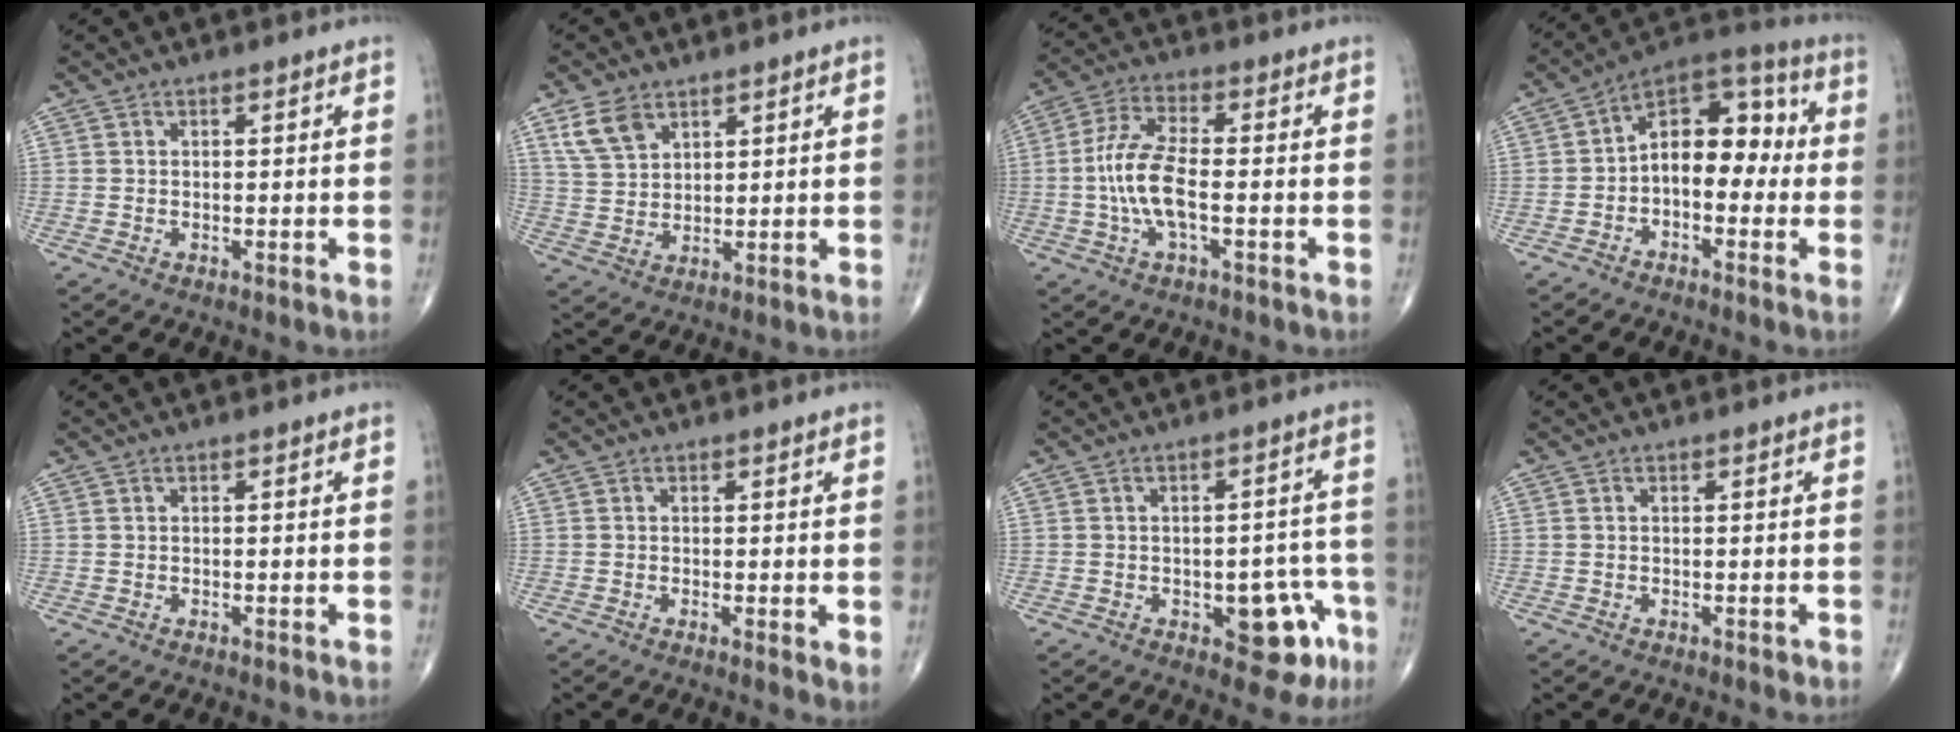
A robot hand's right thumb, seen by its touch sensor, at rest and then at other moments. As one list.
[{"total": 6.6, "force": [4.0, 4.0, 3.4], "torque": [-0.057, -0.015, 0.087]}, {"total": 9.7, "force": [-1.6, 3.5, 9.0], "torque": [-0.199, 0.020, -0.034]}, {"total": 13.0, "force": [-0.8, 7.9, 10.3], "torque": [-0.121, 0.047, -0.030]}, {"total": 0.0}, {"total": 2.4, "force": [0.0, 0.7, 2.3], "torque": [-0.036, -0.009, -0.004]}, {"total": 9.5, "force": [-4.0, 4.9, 7.0], "torque": [-0.047, 0.027, -0.042]}, {"total": 0.6, "force": [-0.2, 0.4, 0.4], "torque": [-0.004, 0.000, -0.002]}]